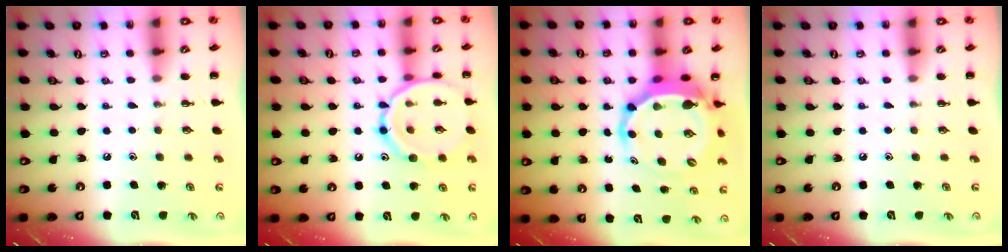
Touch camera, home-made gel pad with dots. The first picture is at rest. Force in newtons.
{"total": 14.0, "press": 14.0, "slide": 0.6}
{"total": 7.1, "press": 6.9, "slide": 1.9}
{"total": 0.0}